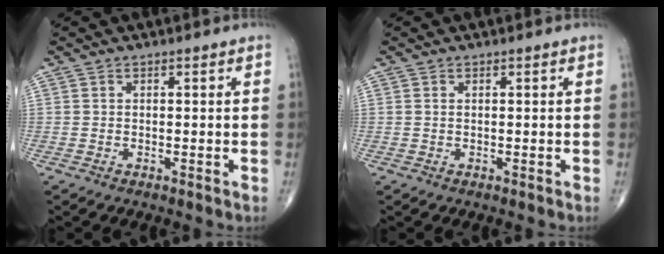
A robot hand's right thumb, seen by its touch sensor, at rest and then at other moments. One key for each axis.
{"total": 0.0}